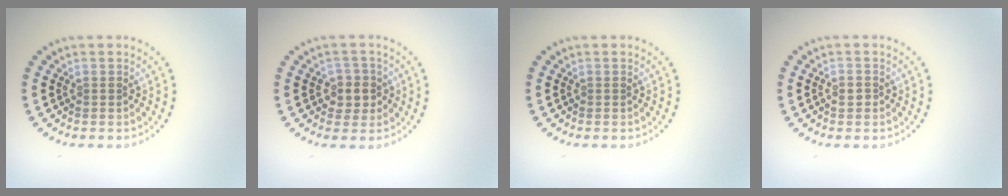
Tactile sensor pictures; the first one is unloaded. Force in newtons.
{"total": 2.1, "press": 1.9, "slide": 0.7}
{"total": 0.0}
{"total": 0.6, "press": 0.6, "slide": 0.1}